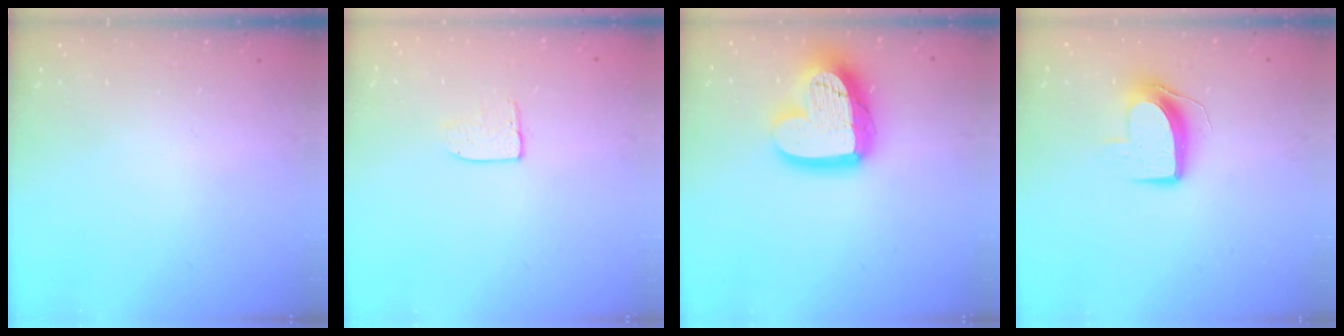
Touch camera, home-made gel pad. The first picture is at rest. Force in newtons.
{"total": 6.1, "press": 6.1, "slide": 0.4}
{"total": 19.9, "press": 19.9, "slide": 1.5}
{"total": 9.2, "press": 9.2, "slide": 0.2}